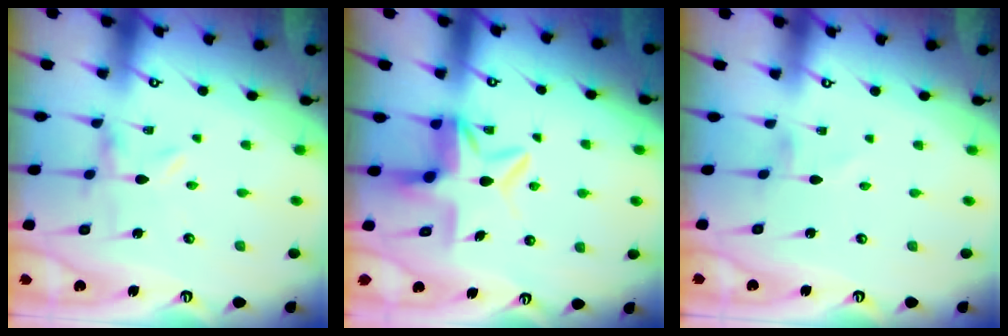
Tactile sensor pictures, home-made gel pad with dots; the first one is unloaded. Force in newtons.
{"total": 7.2, "press": 7.1, "slide": 1.3}
{"total": 0.0}